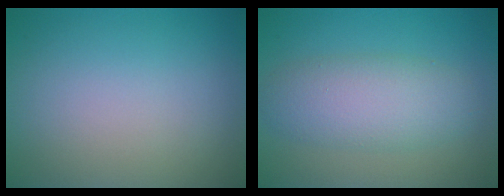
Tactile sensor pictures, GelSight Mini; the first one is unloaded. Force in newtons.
{"total": 5.0, "press": 5.0, "slide": 0.1}